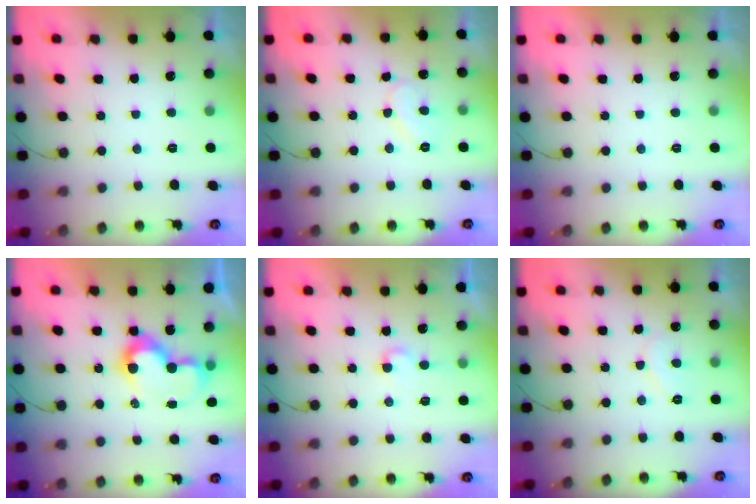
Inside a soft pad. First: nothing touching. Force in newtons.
{"total": 7.2, "press": 7.2, "slide": 0.4}
{"total": 1.7, "press": 1.6, "slide": 0.0}
{"total": 10.0, "press": 10.0, "slide": 0.3}
{"total": 3.8, "press": 3.7, "slide": 0.3}
{"total": 6.8, "press": 6.8, "slide": 0.5}